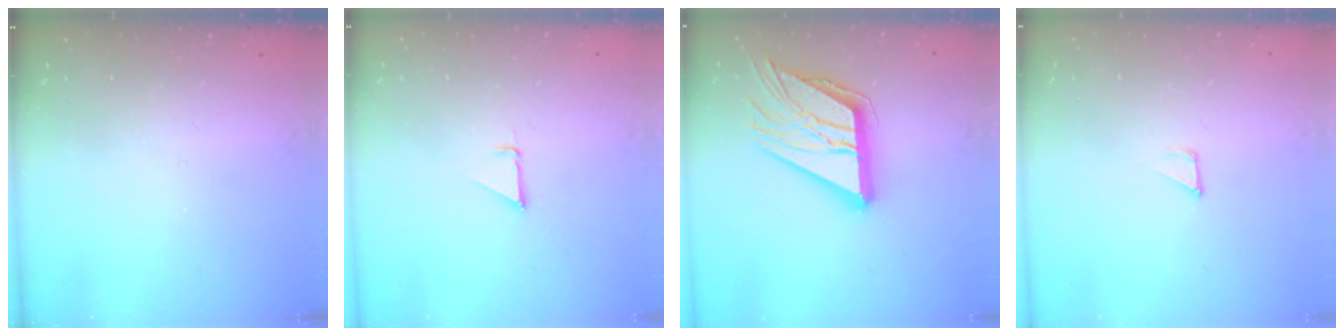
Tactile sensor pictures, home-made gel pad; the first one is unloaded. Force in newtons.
{"total": 1.5, "press": 1.5, "slide": 0.0}
{"total": 19.1, "press": 19.0, "slide": 2.2}
{"total": 1.7, "press": 1.7, "slide": 0.0}